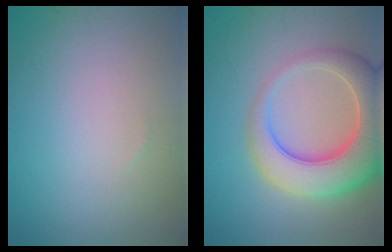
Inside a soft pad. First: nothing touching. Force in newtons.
{"total": 8.9, "press": 8.9, "slide": 0.7}